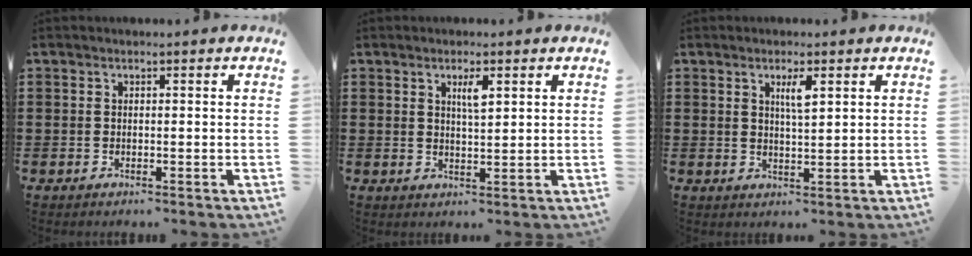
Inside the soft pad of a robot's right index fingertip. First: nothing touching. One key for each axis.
{"total": 2.7, "fx": 1.3, "fy": 0.6, "fz": 2.2, "tx": -0.040, "ty": 0.000, "tz": 0.018}
{"total": 2.7, "fx": 1.3, "fy": 0.3, "fz": 2.4, "tx": -0.051, "ty": 0.001, "tz": 0.019}